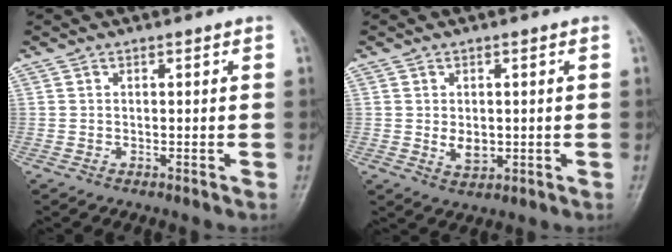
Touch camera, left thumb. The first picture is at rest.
{"total": 3.6, "force": [-0.1, 2.5, 2.6], "torque": [-0.032, -0.006, 0.006]}